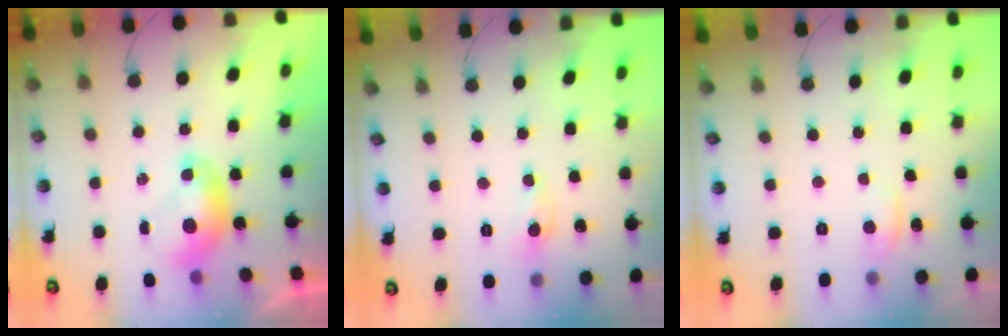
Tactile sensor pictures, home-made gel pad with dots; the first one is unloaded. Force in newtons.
{"total": 0.0}
{"total": 1.5, "press": 1.5, "slide": 0.4}